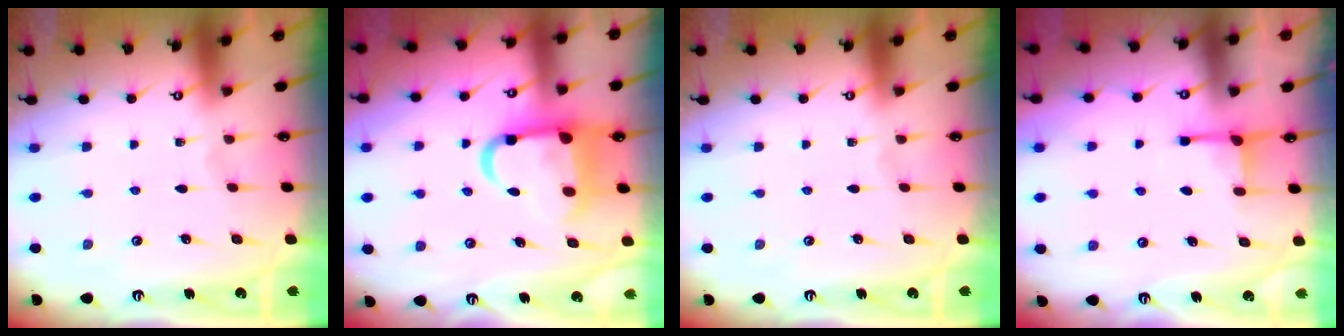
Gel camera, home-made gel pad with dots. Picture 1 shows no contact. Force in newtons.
{"total": 12.4, "press": 12.3, "slide": 1.8}
{"total": 0.0}
{"total": 2.8, "press": 2.8, "slide": 0.6}